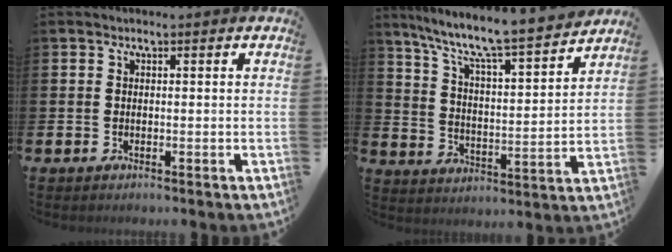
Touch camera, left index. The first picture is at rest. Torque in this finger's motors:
{"motor_torque": [-0.17, -0.90, 0.81, 0.21]}